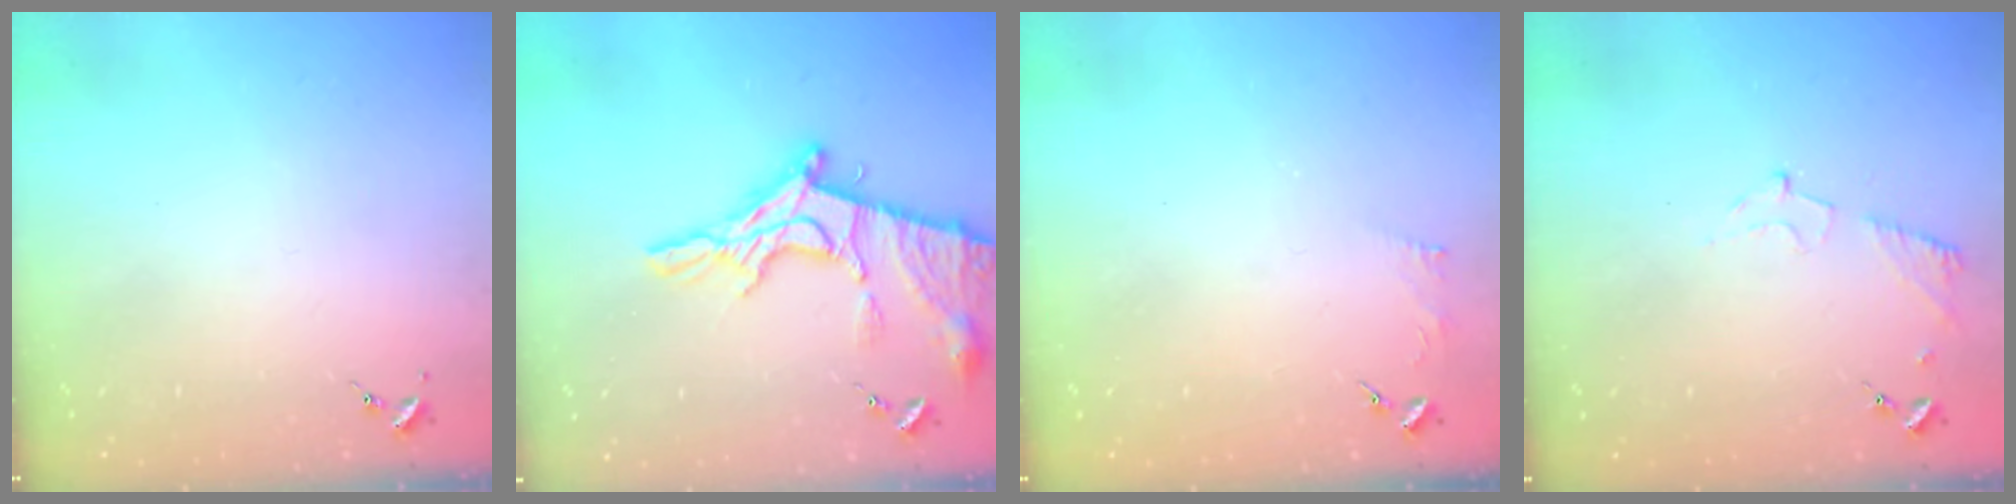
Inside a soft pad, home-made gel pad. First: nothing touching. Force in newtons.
{"total": 18.7, "press": 18.6, "slide": 1.6}
{"total": 2.4, "press": 2.4, "slide": 0.3}
{"total": 5.4, "press": 5.4, "slide": 0.6}